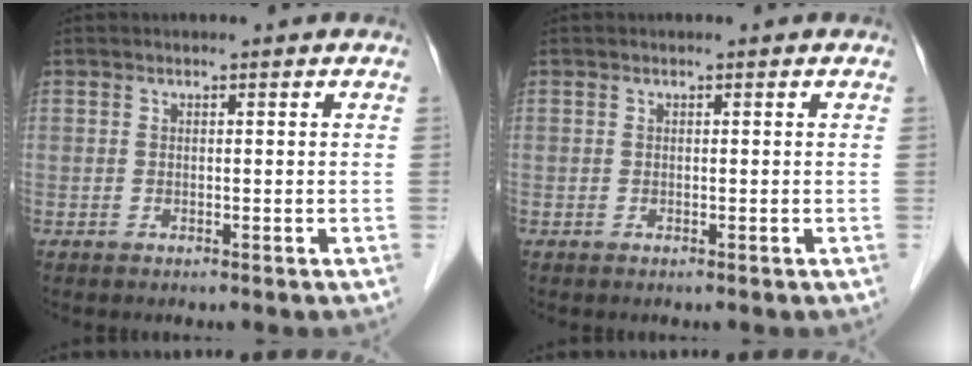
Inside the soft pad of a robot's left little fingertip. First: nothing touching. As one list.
[{"total": 0.0}]